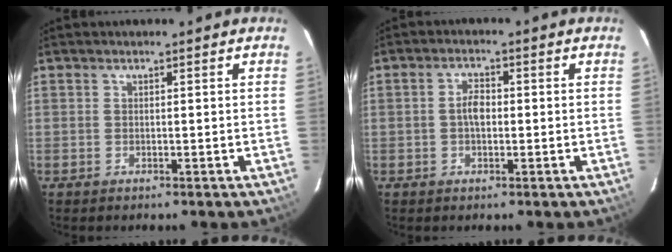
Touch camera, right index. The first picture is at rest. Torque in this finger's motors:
{"motor_torque": [0.41, 0.17, 0.16, 0.07]}